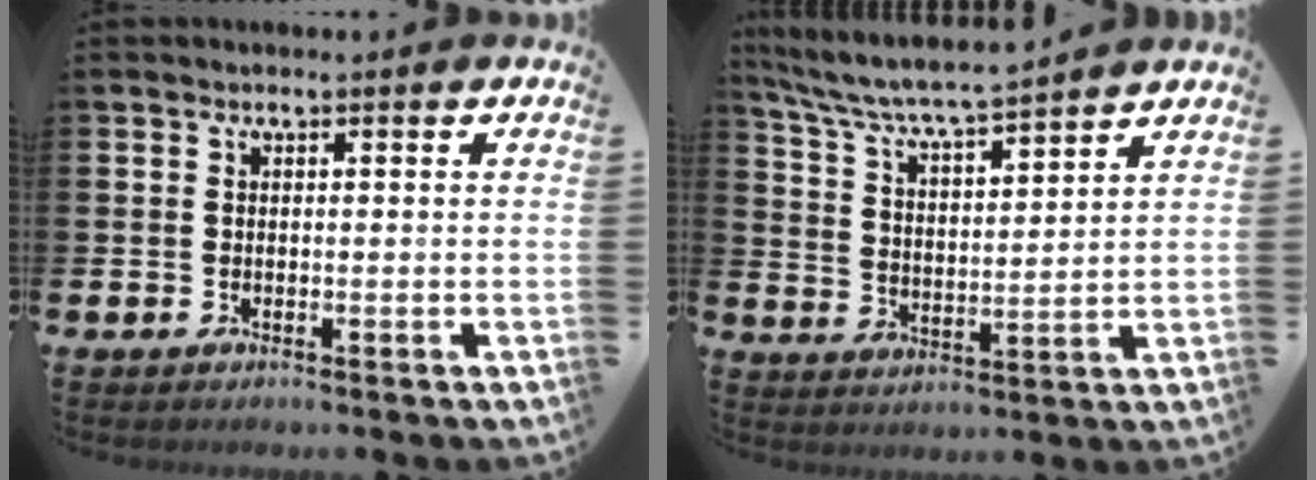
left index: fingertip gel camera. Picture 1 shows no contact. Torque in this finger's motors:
{"motor_torque": [0.47, -0.40, 0.18, 0.21]}